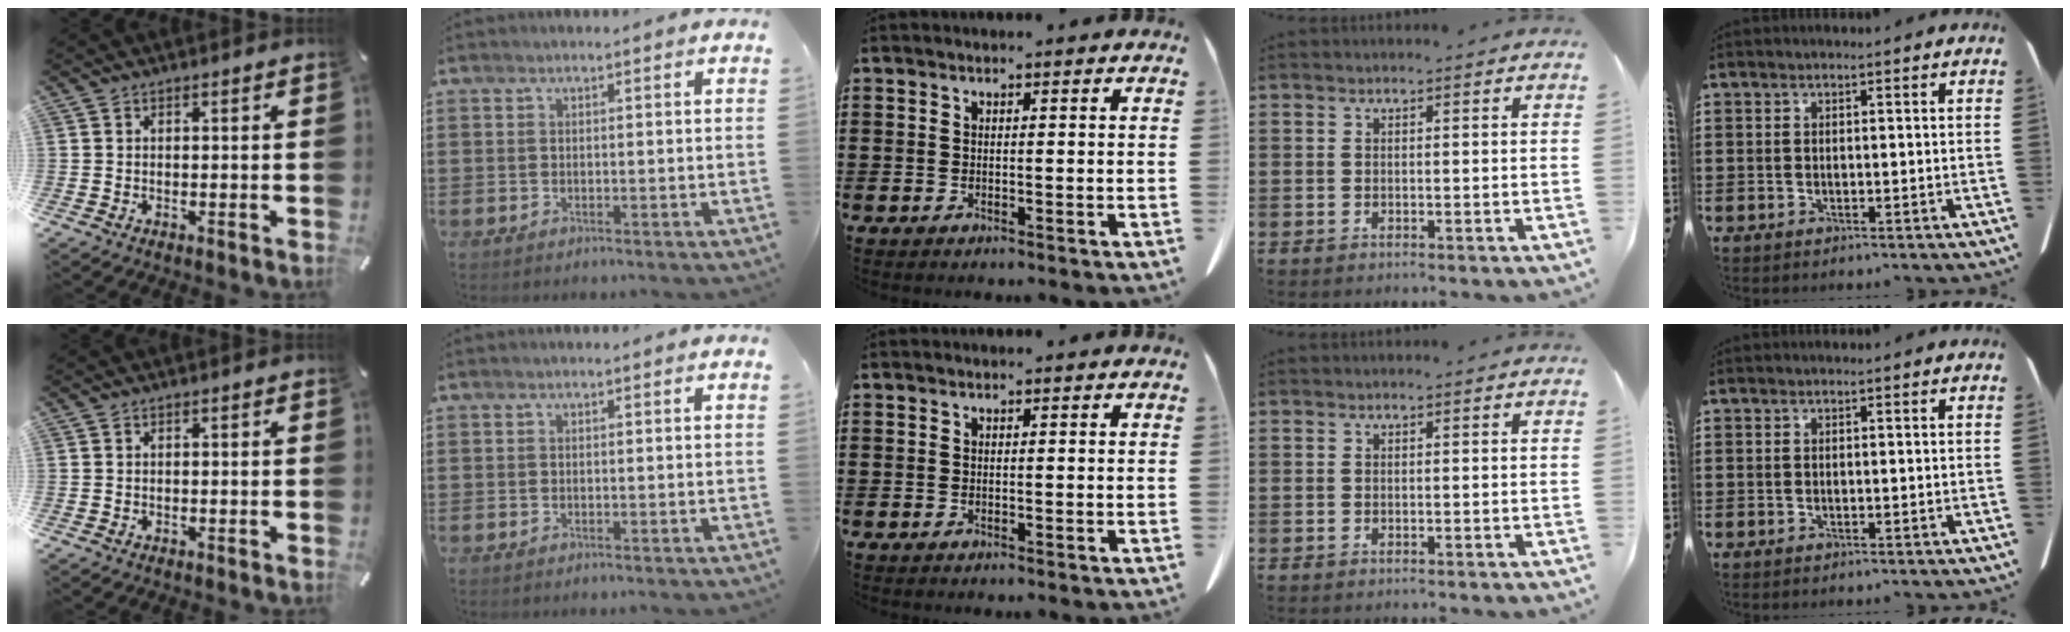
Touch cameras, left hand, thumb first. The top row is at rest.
{}